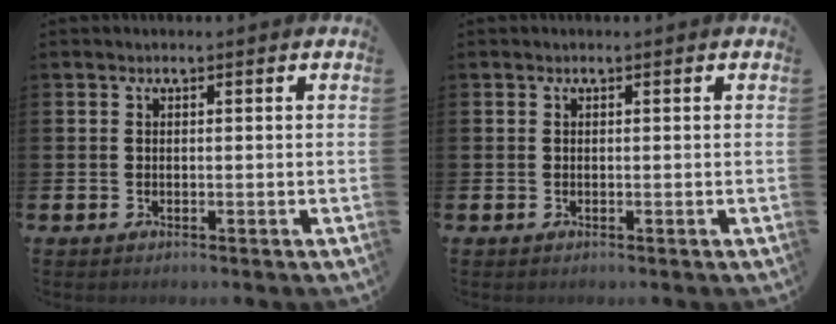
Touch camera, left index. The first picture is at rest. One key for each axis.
{"total": 0.0}